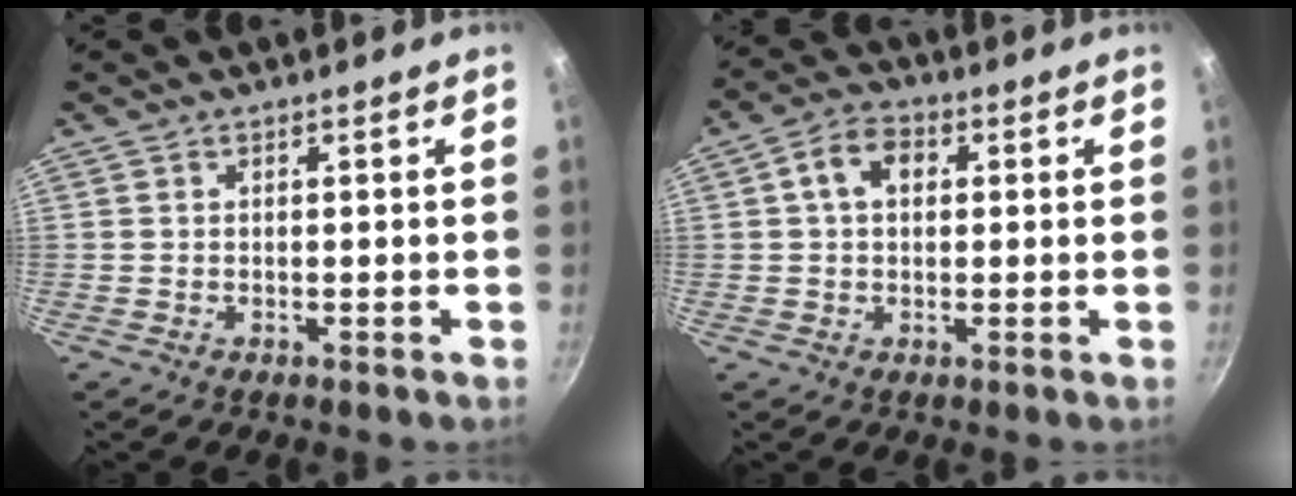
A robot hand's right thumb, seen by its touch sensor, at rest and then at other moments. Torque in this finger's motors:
{"motor_torque": [-0.01, 2.01, 0.80, -0.39, 0.05]}